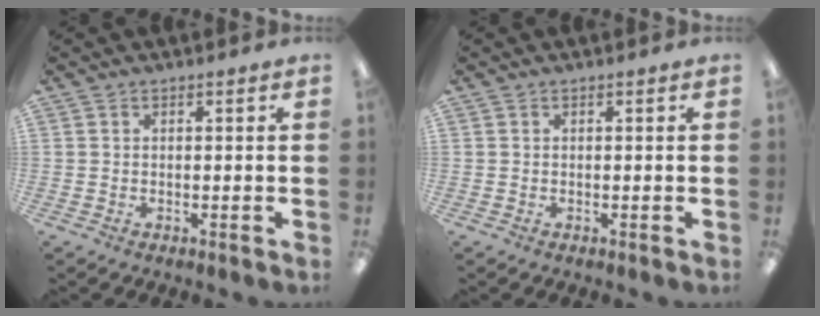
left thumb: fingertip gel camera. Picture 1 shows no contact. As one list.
[{"total": 0.0}]